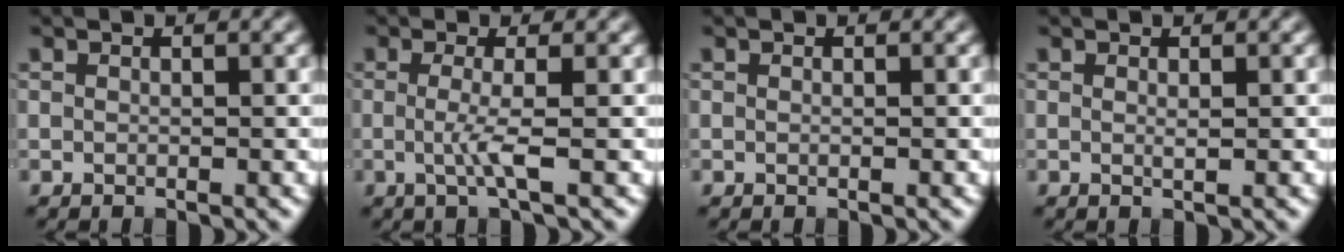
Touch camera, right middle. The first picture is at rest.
{"total": 2.4, "force": [-0.3, 0.3, 2.3], "torque": [-0.051, -0.010, -0.009]}
{"total": 0.0}
{"total": 0.6, "force": [0.2, 0.0, 0.5], "torque": [-0.008, -0.001, 0.002]}